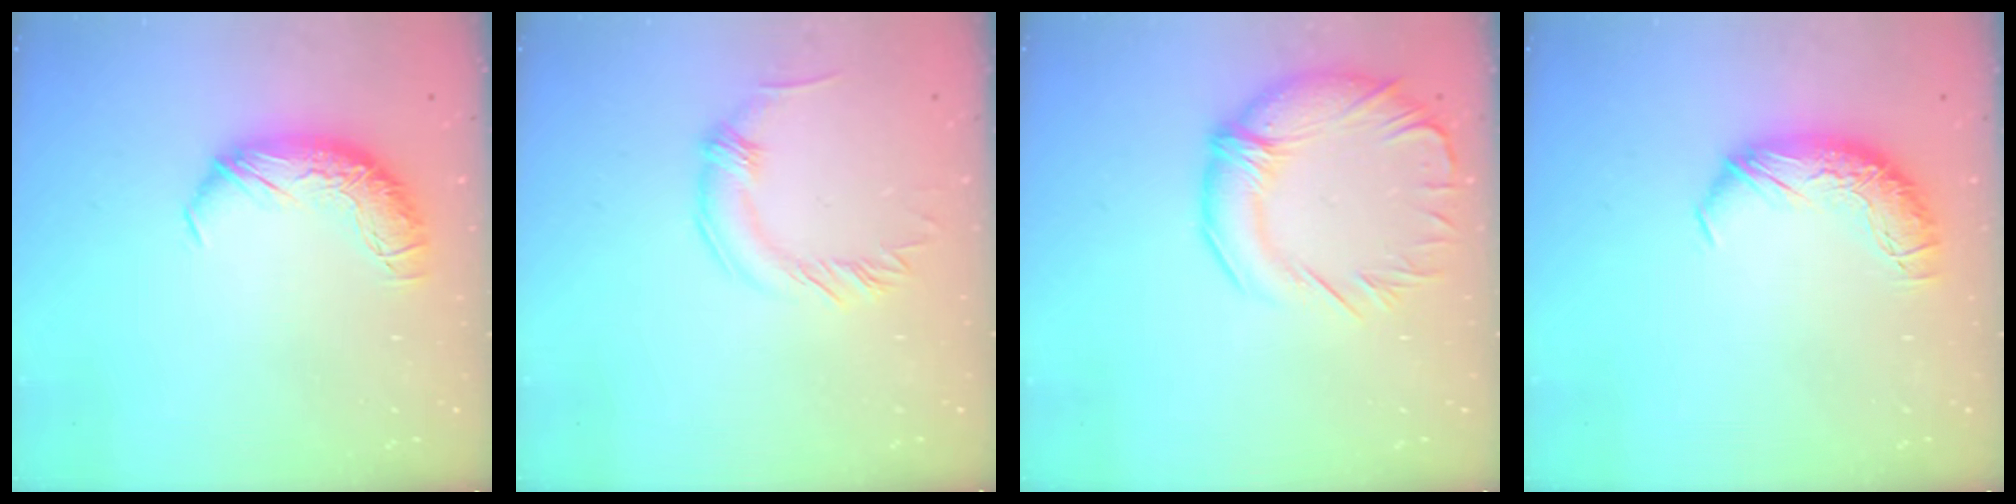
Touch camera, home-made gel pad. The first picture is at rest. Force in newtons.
{"total": 0.8, "press": 0.8, "slide": 0.0}
{"total": 5.4, "press": 4.8, "slide": 2.6}
{"total": 0.0}